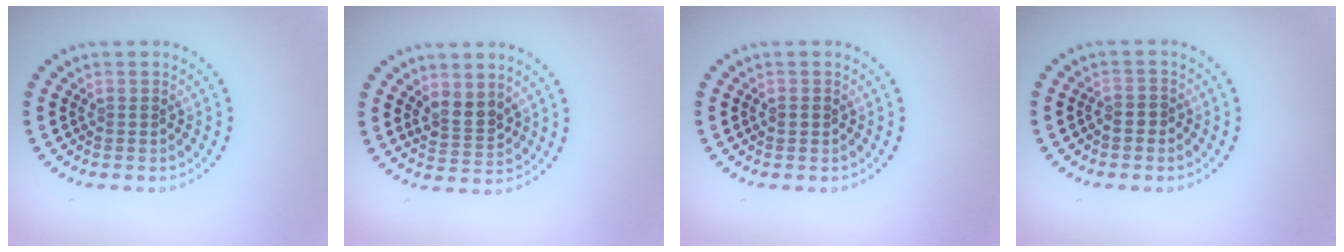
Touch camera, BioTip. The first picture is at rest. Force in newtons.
{"total": 2.5, "press": 2.2, "slide": 1.1}
{"total": 0.8, "press": 0.8, "slide": 0.1}
{"total": 0.8, "press": 0.7, "slide": 0.5}